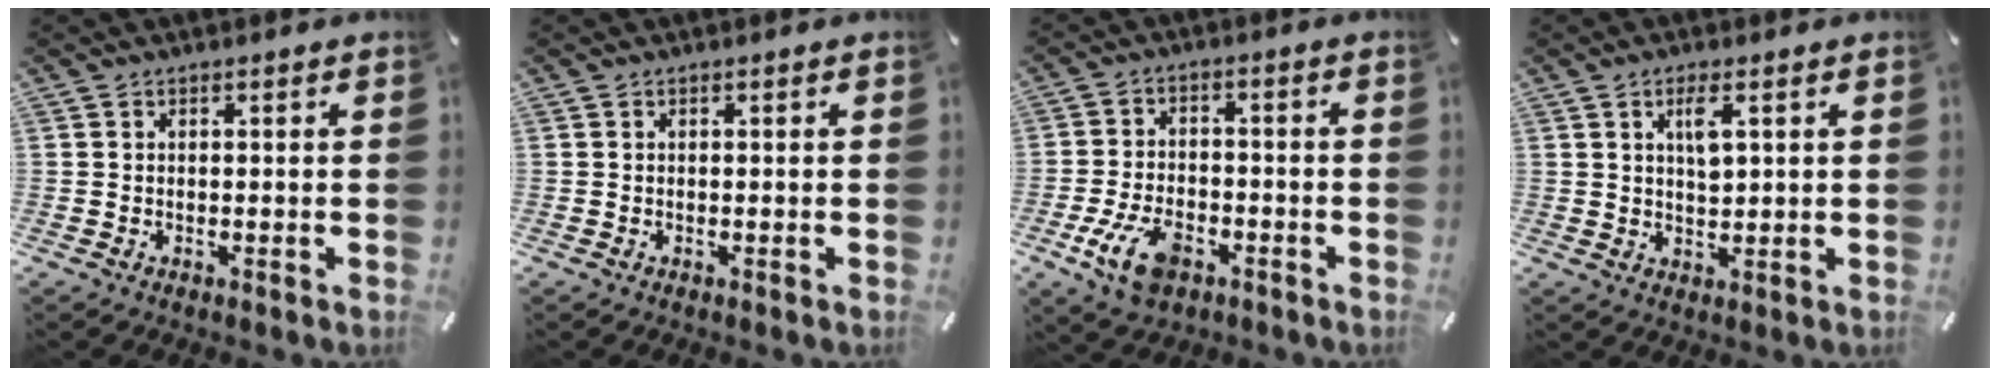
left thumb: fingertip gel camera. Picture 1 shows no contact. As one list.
[{"total": 0.0}, {"total": 9.9, "force": [-4.7, 5.8, 6.5], "torque": [-0.141, 0.012, -0.083]}, {"total": 4.6, "force": [1.9, 1.7, 3.8], "torque": [-0.066, -0.002, 0.027]}]